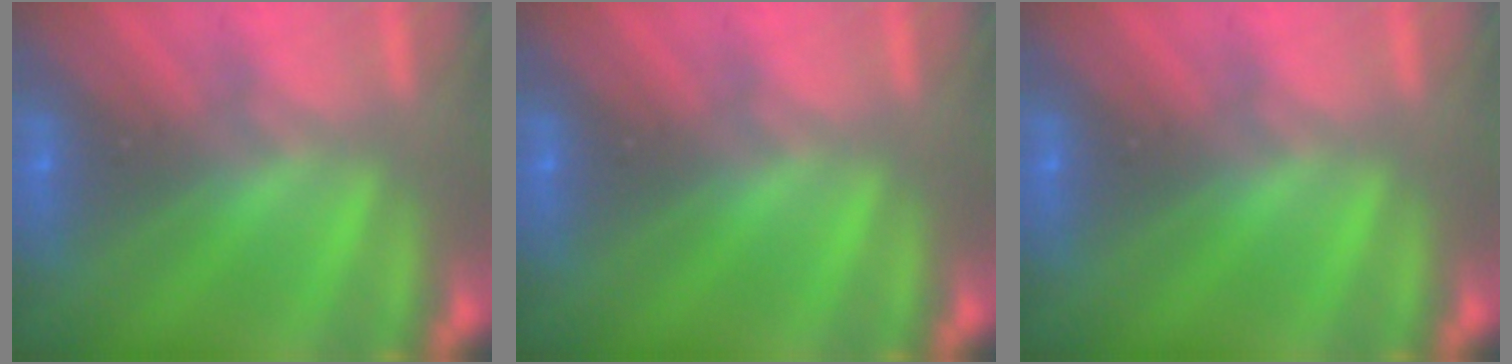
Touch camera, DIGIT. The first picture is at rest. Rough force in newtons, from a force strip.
{"total": 0.0}
{"total": 0.0}